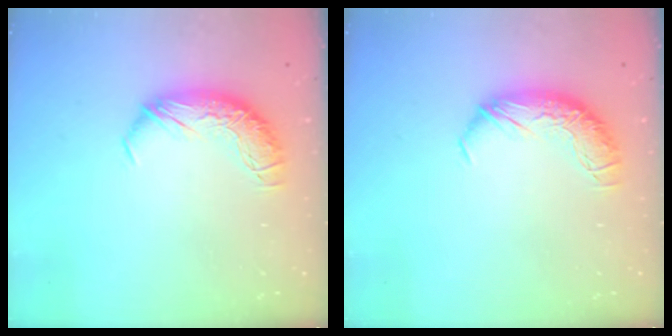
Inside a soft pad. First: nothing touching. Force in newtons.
{"total": 0.0}